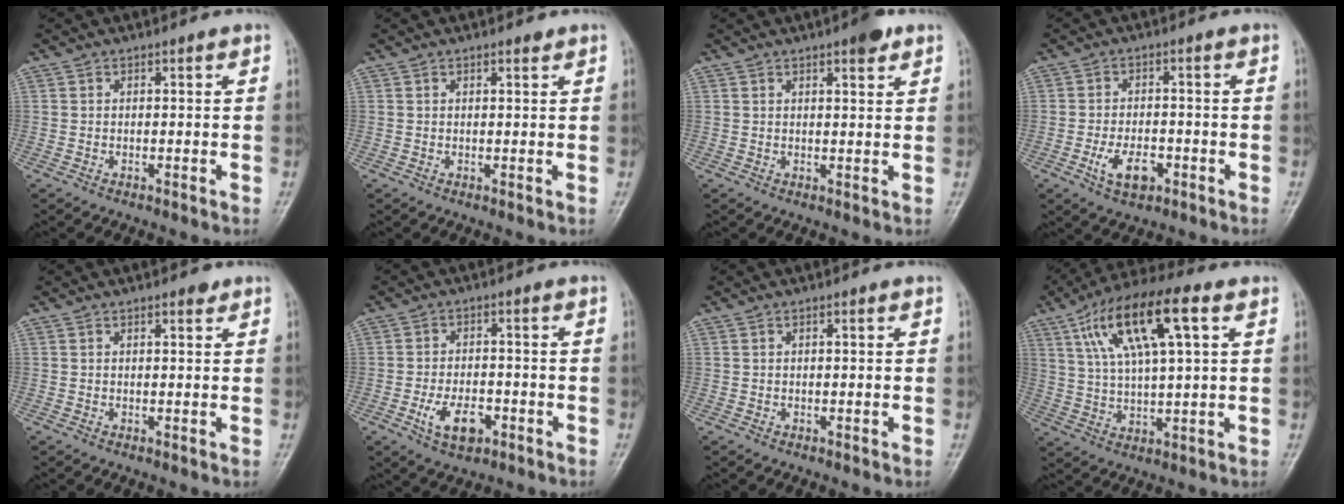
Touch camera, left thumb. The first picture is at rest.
{"total": 1.0, "force": [0.8, 0.3, 0.6], "torque": [-0.011, -0.004, 0.012]}
{"total": 3.6, "force": [2.3, 0.9, 2.6], "torque": [-0.031, -0.010, 0.030]}
{"total": 6.0, "force": [-2.5, 3.3, 4.3], "torque": [-0.073, 0.010, -0.040]}
{"total": 1.6, "force": [1.1, 0.6, 1.1], "torque": [-0.011, -0.004, 0.013]}
{"total": 6.8, "force": [-2.8, 3.8, 4.9], "torque": [-0.080, 0.011, -0.044]}
{"total": 0.6, "force": [0.2, 0.1, 0.6], "torque": [-0.012, 0.002, 0.002]}
{"total": 16.6, "force": [6.7, 5.1, 14.2], "torque": [-0.257, 0.010, 0.116]}